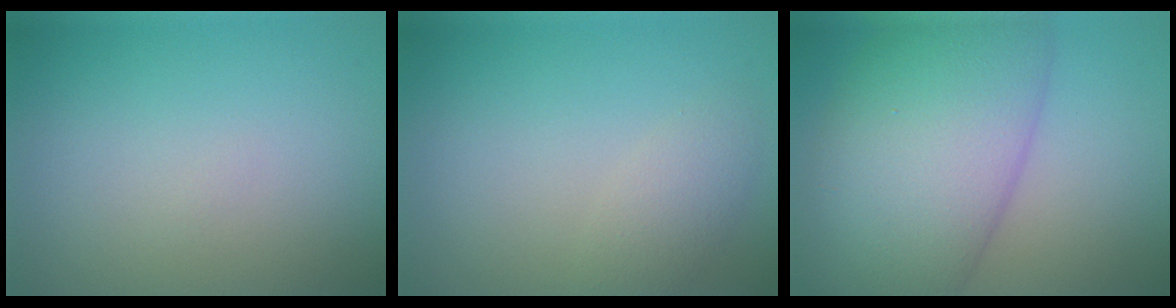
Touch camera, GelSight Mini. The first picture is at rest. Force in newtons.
{"total": 2.0, "press": 2.0, "slide": 0.0}
{"total": 12.5, "press": 12.5, "slide": 0.3}